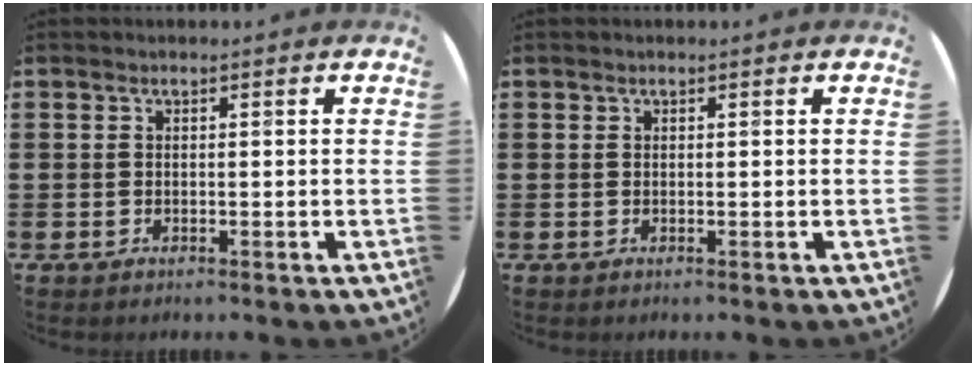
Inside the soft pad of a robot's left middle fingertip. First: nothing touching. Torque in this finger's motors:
{"motor_torque": [-0.06, 0.07, -0.01, -0.01]}